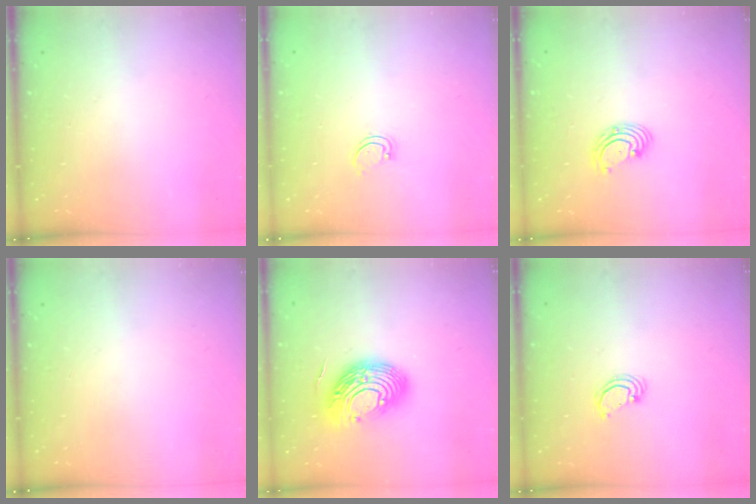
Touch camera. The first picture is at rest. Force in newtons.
{"total": 1.7, "press": 1.7, "slide": 0.3}
{"total": 2.9, "press": 2.9, "slide": 0.1}
{"total": 0.0}
{"total": 14.6, "press": 14.5, "slide": 1.7}
{"total": 2.2, "press": 2.2, "slide": 0.2}